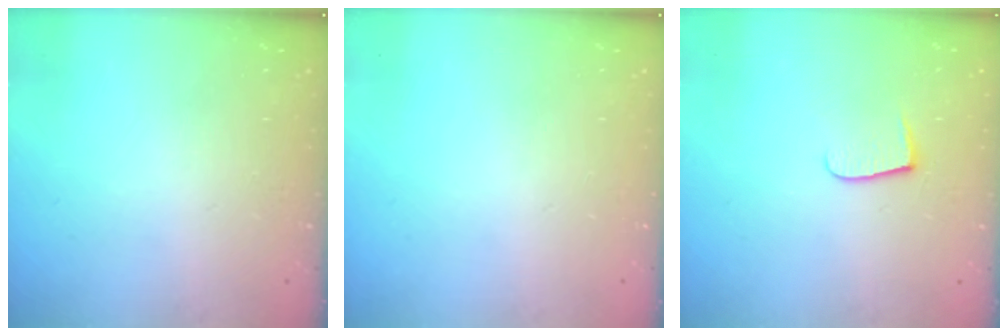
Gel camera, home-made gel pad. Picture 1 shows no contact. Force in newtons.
{"total": 0.0}
{"total": 4.8, "press": 4.8, "slide": 0.6}